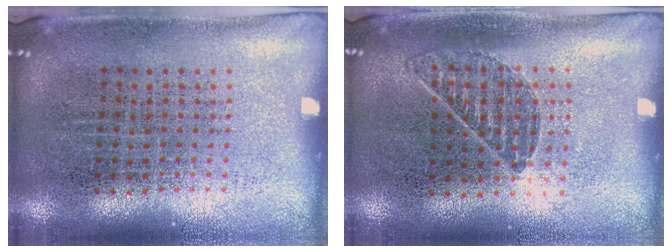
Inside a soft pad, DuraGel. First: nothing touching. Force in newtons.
{"total": 0.8, "press": 0.8, "slide": 0.2}